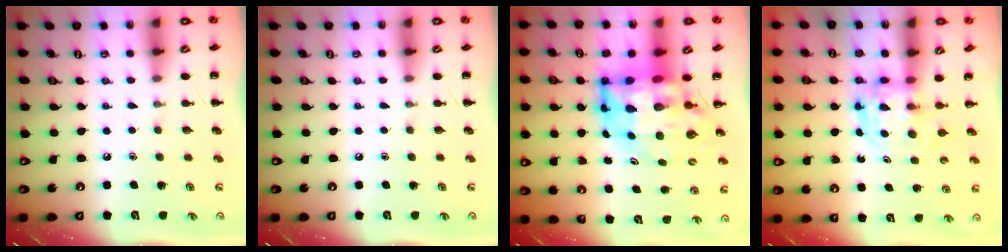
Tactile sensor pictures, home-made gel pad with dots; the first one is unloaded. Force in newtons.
{"total": 0.0}
{"total": 11.8, "press": 11.3, "slide": 3.2}
{"total": 3.8, "press": 3.7, "slide": 0.2}